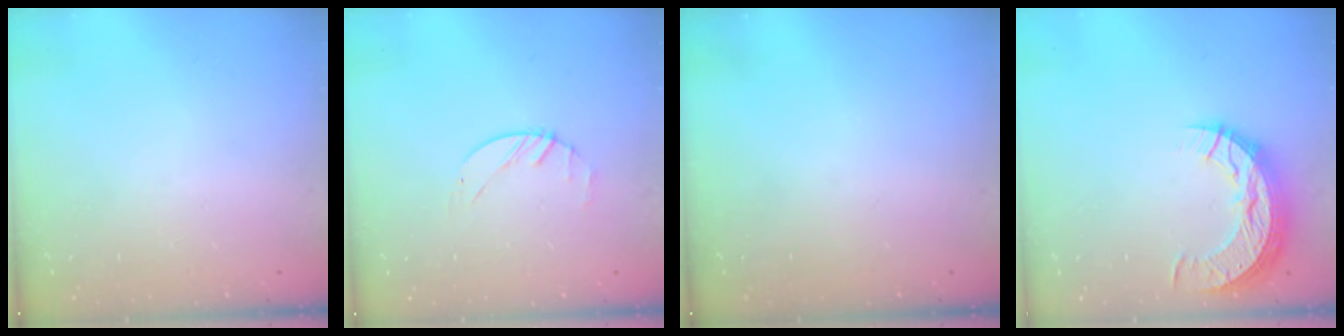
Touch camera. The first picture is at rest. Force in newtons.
{"total": 1.4, "press": 1.3, "slide": 0.2}
{"total": 0.0}
{"total": 12.2, "press": 12.2, "slide": 0.9}